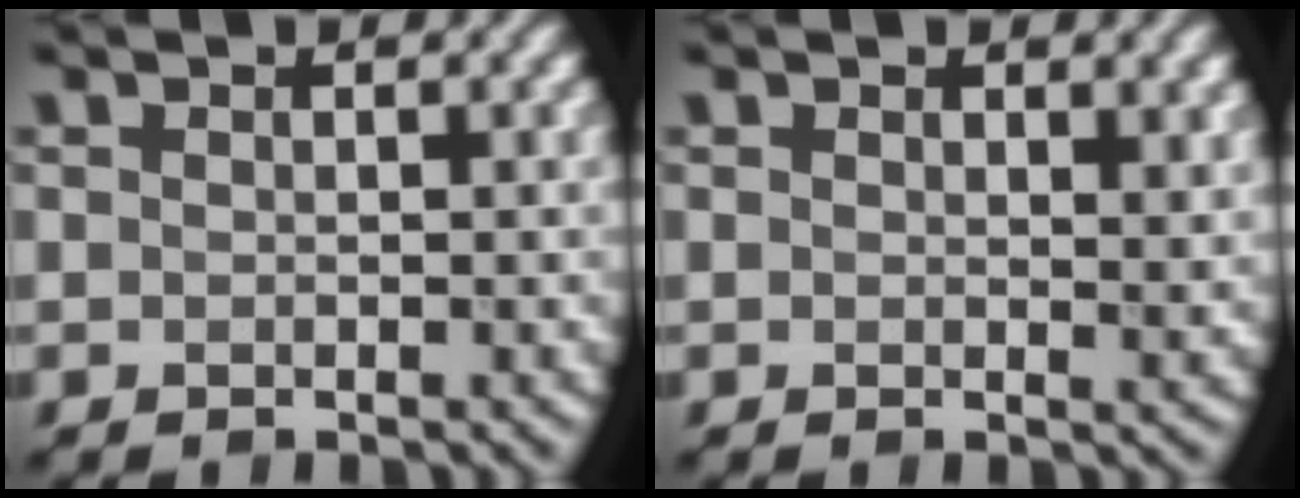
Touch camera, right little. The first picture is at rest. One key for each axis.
{"total": 1.8, "fx": 1.0, "fy": 0.5, "fz": 1.4, "tx": -0.015, "ty": -0.006, "tz": 0.018}